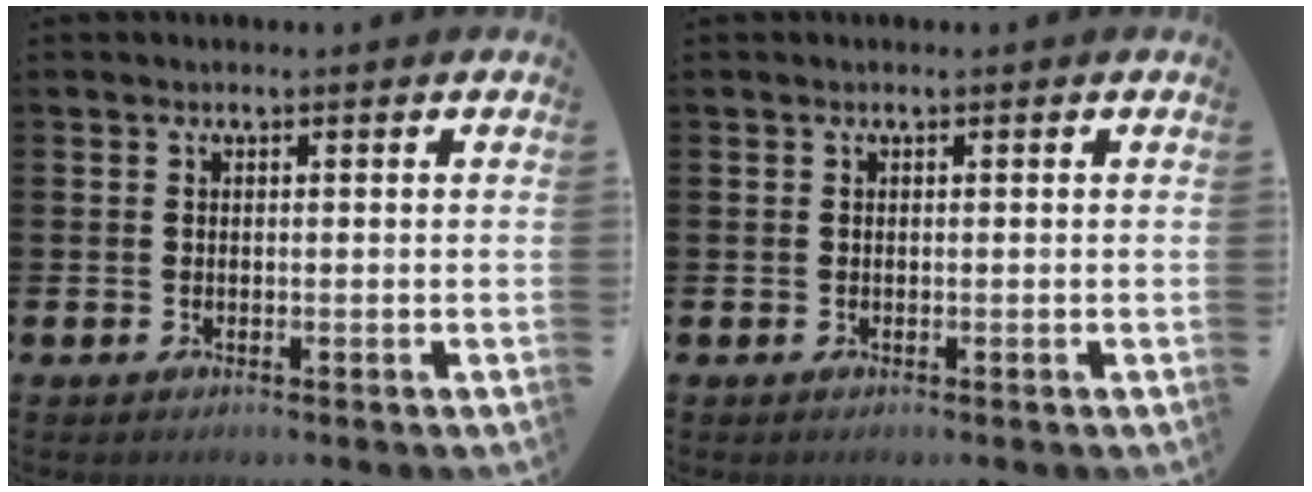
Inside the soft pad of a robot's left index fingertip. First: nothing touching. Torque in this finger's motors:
{"motor_torque": [0.00, 0.00, 0.01, 0.00]}